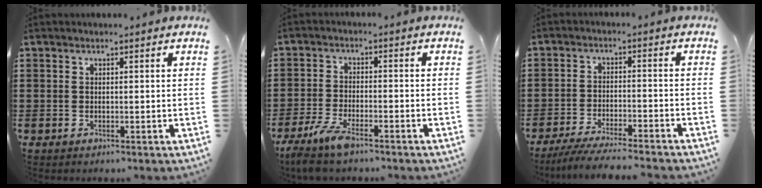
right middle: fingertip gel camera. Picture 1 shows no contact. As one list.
[{"total": 4.8, "force": [-3.7, 0.8, 2.9], "torque": [-0.075, -0.011, -0.076]}, {"total": 4.7, "force": [-4.4, -0.3, 1.7], "torque": [-0.035, -0.013, -0.085]}]